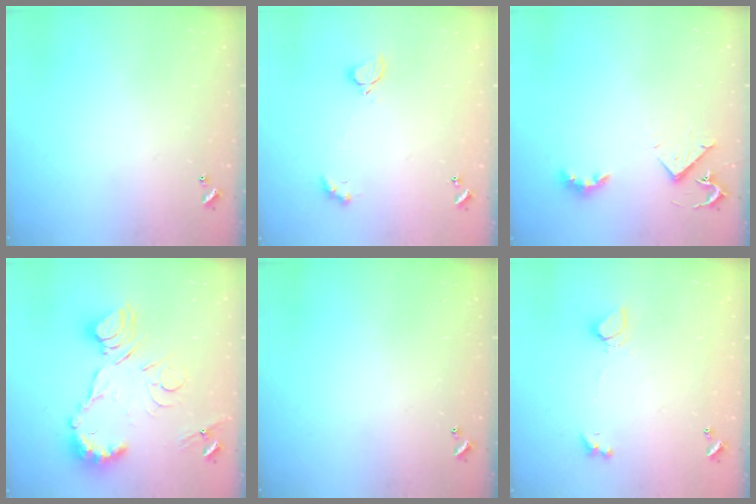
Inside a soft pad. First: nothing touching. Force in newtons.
{"total": 2.9, "press": 2.9, "slide": 0.6}
{"total": 4.1, "press": 4.0, "slide": 0.5}
{"total": 15.6, "press": 15.5, "slide": 1.7}
{"total": 0.0}
{"total": 2.5, "press": 2.5, "slide": 0.6}